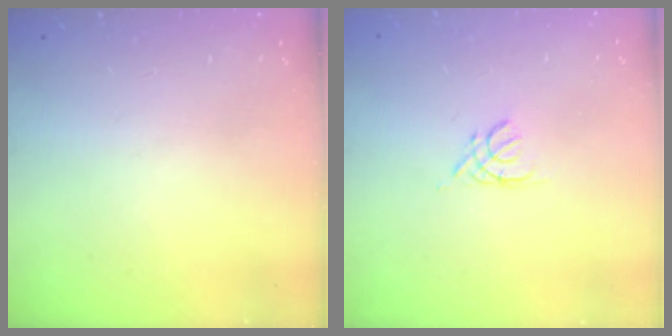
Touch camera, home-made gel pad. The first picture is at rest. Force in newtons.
{"total": 2.5, "press": 2.5, "slide": 0.6}